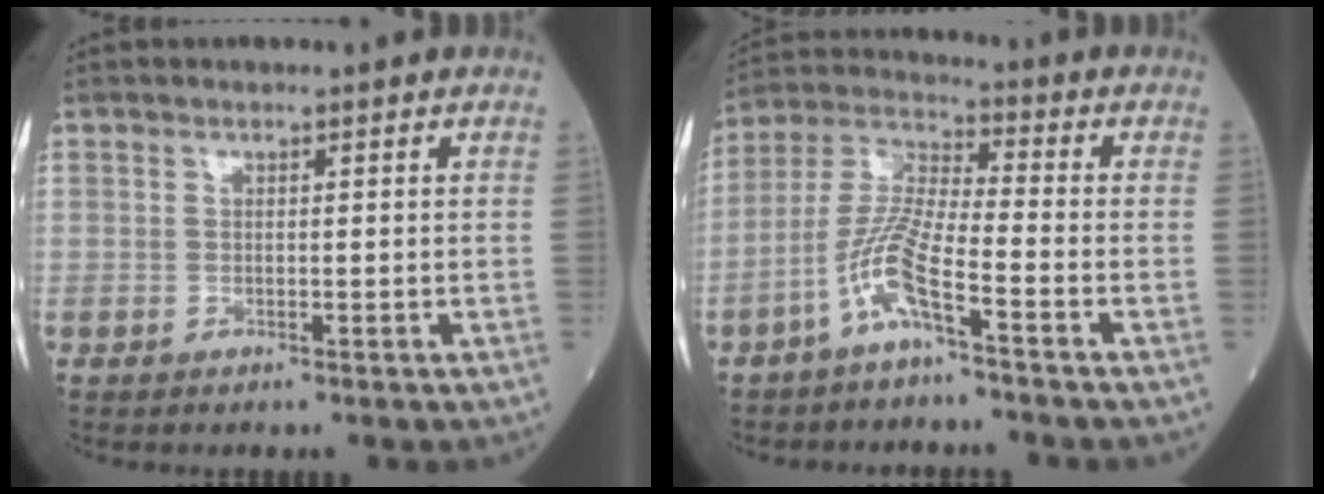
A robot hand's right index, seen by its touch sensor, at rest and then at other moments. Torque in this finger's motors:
{"motor_torque": [0.90, -0.66, 0.24, 0.07]}